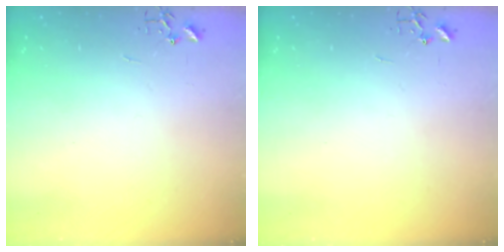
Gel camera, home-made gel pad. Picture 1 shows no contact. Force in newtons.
{"total": 0.0}